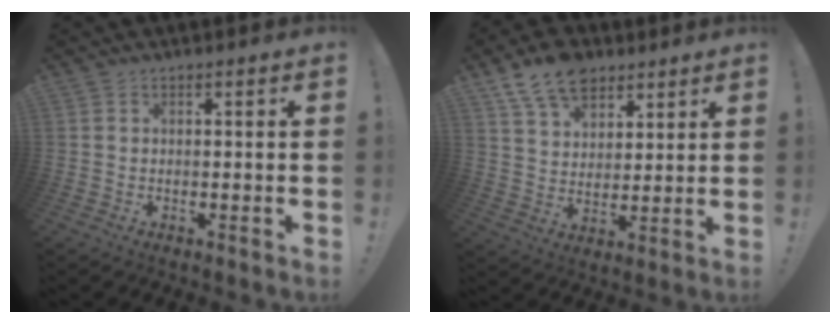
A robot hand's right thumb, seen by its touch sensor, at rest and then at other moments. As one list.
[{"total": 12.7, "force": [8.4, 8.0, 5.2], "torque": [-0.085, -0.044, 0.161]}]